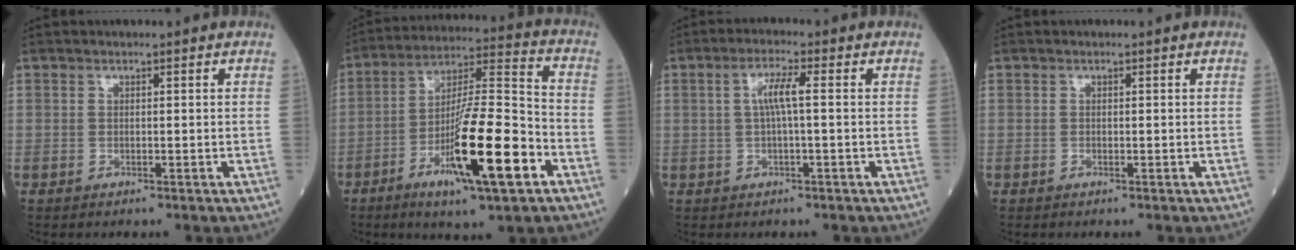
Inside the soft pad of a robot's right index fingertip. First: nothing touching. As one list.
[{"total": 17.0, "force": [-6.9, 1.7, 15.4], "torque": [-0.274, -0.015, -0.115]}, {"total": 3.8, "force": [0.5, 0.2, 3.7], "torque": [-0.075, 0.011, 0.012]}, {"total": 0.0}]